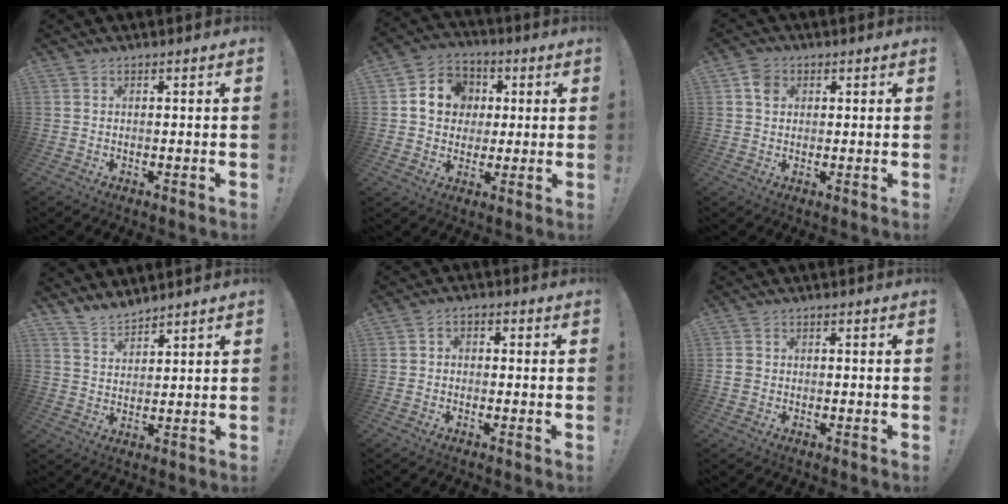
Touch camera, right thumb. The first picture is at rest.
{"total": 11.0, "force": [1.6, 10.0, 4.2], "torque": [-0.052, 0.005, 0.037]}
{"total": 4.2, "force": [1.3, 3.5, 2.0], "torque": [-0.020, 0.000, 0.023]}
{"total": 5.5, "force": [5.2, 1.5, 1.1], "torque": [-0.024, -0.035, 0.099]}
{"total": 2.9, "force": [-1.8, 1.9, 1.4], "torque": [-0.018, 0.012, -0.033]}
{"total": 2.4, "force": [-0.7, 2.0, 1.1], "torque": [-0.017, 0.008, -0.012]}